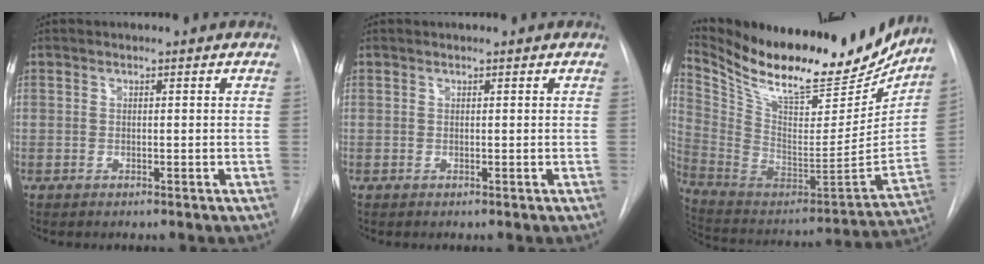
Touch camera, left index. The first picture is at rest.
{"total": 0.0}
{"total": 28.6, "force": [24.2, 7.9, 13.0], "torque": [-0.236, -0.042, 0.370]}